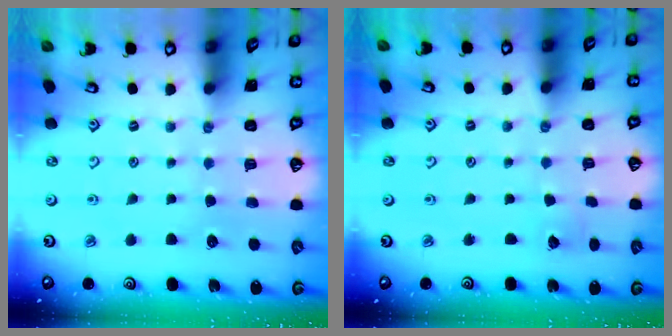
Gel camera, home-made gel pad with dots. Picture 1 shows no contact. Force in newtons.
{"total": 1.7, "press": 1.7, "slide": 0.1}